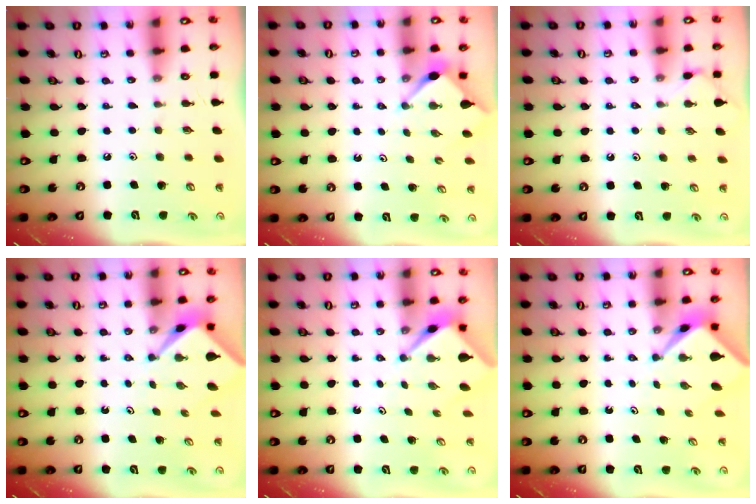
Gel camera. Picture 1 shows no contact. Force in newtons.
{"total": 2.9, "press": 2.9, "slide": 0.3}
{"total": 3.2, "press": 3.1, "slide": 0.5}
{"total": 2.1, "press": 2.1, "slide": 0.3}
{"total": 2.7, "press": 2.7, "slide": 0.2}
{"total": 2.1, "press": 2.1, "slide": 0.3}